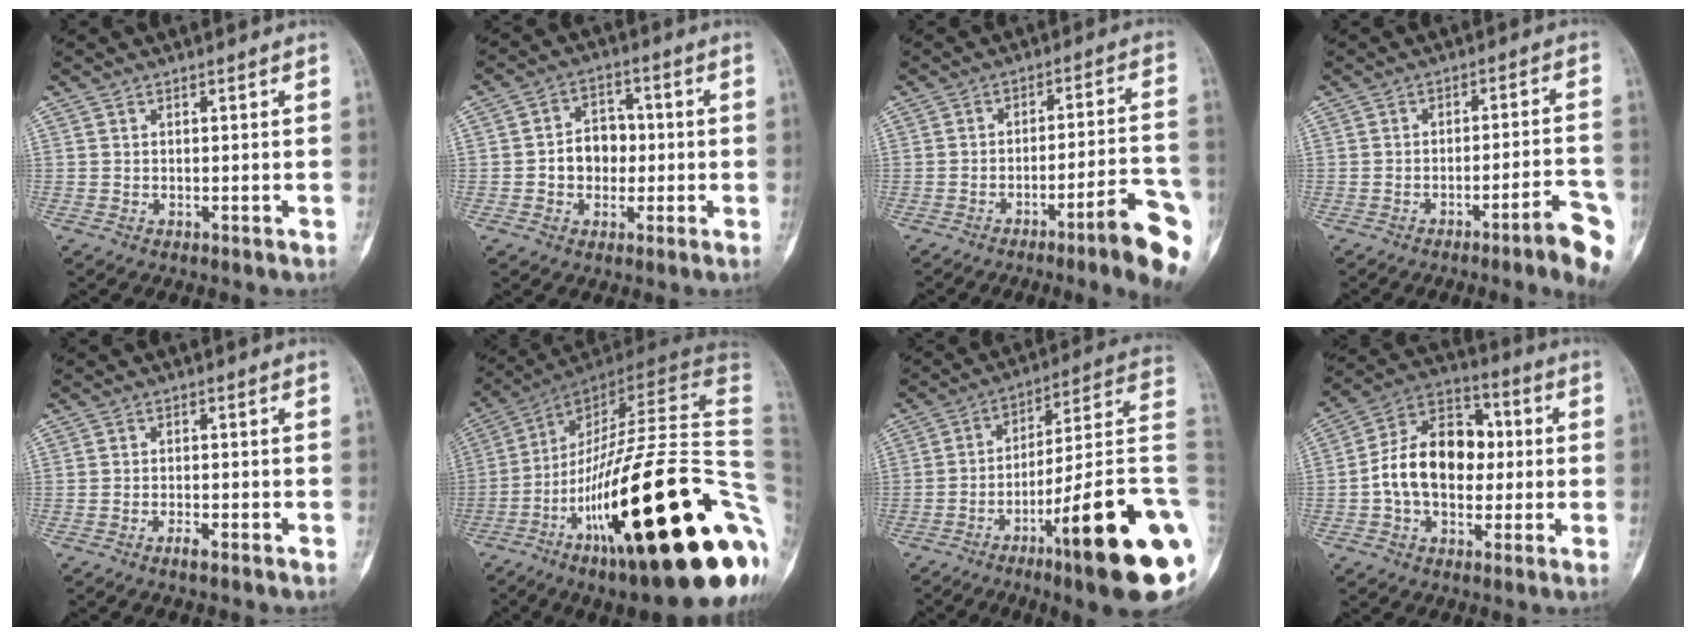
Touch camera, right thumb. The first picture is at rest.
{"total": 8.7, "force": [-0.6, 6.8, 5.4], "torque": [-0.048, 0.025, -0.016]}
{"total": 13.0, "force": [-6.9, 1.6, 10.9], "torque": [-0.141, 0.042, -0.093]}
{"total": 9.3, "force": [-5.1, 1.1, 7.7], "torque": [-0.095, 0.026, -0.067]}
{"total": 1.9, "force": [-1.4, 0.4, 1.2], "torque": [-0.030, 0.005, -0.028]}
{"total": 40.3, "force": [-12.3, 9.3, 37.2], "torque": [-0.485, 0.058, -0.197]}
{"total": 23.9, "force": [-8.2, 2.7, 22.3], "torque": [-0.279, 0.046, -0.123]}
{"total": 15.3, "force": [-0.3, 10.6, 11.0], "torque": [-0.160, 0.039, -0.015]}